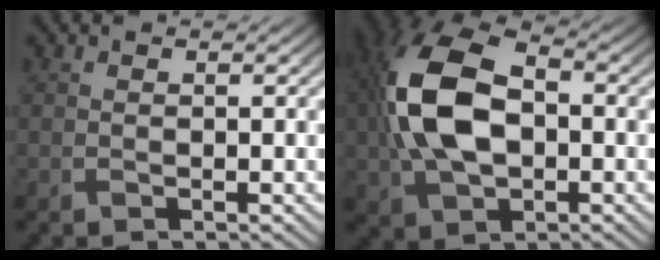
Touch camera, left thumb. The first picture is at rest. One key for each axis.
{"total": 12.9, "fx": 0.1, "fy": 8.0, "fz": 10.1, "tx": -0.244, "ty": 0.013, "tz": -0.004}